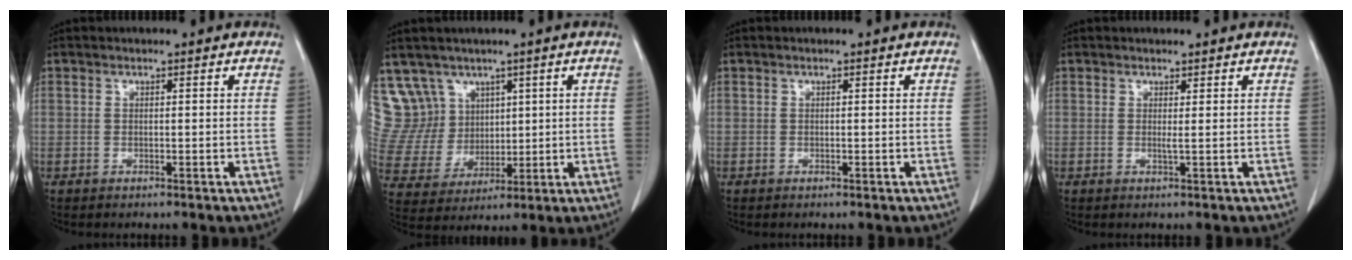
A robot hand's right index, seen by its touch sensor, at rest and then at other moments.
{"total": 11.5, "force": [7.1, 9.1, 1.1], "torque": [-0.044, 0.048, 0.165]}
{"total": 0.0}
{"total": 0.5, "force": [0.3, -0.1, 0.4], "torque": [-0.011, -0.003, 0.007]}